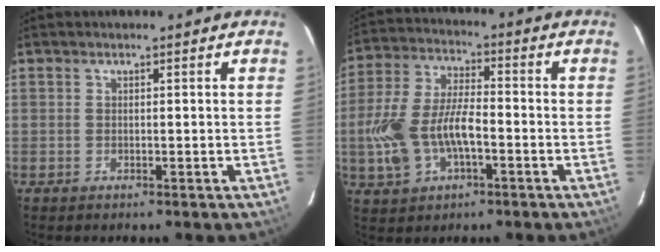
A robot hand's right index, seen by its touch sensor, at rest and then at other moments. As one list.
[{"total": 13.3, "force": [-3.6, 6.7, 10.9], "torque": [-0.239, 0.006, -0.063]}]